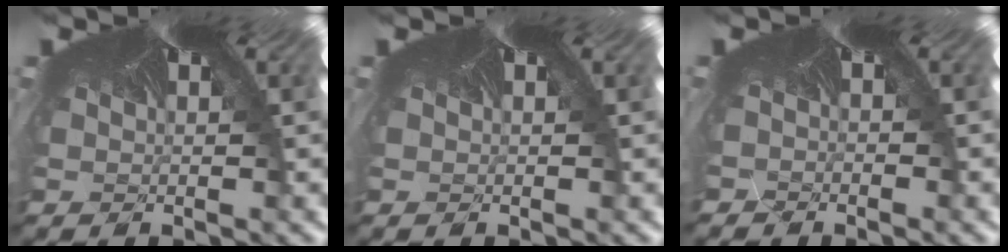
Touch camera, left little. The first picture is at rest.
{"total": 0.0}
{"total": 2.6, "force": [-2.3, 1.2, 0.4], "torque": [-0.017, -0.036, -0.018]}